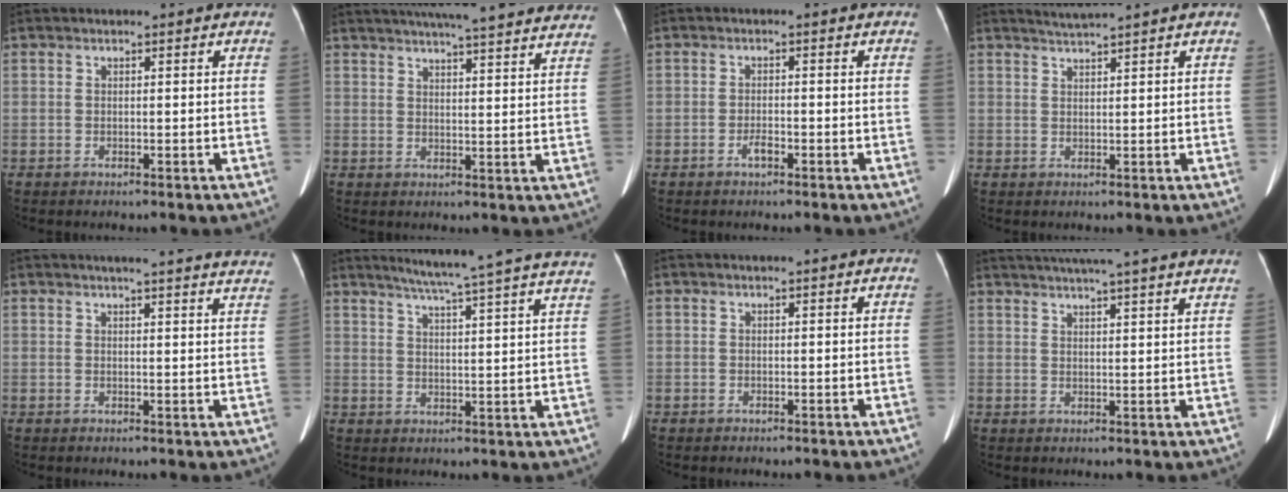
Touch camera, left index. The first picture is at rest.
{"total": 25.0, "force": [22.3, 2.1, 11.1], "torque": [-0.169, -0.004, 0.271]}
{"total": 1.6, "force": [-1.1, 0.4, 1.1], "torque": [-0.022, -0.001, -0.017]}
{"total": 2.0, "force": [1.8, -0.9, 0.3], "torque": [-0.010, 0.000, 0.040]}
{"total": 15.6, "force": [14.5, 0.5, 5.7], "torque": [-0.065, -0.030, 0.155]}
{"total": 21.7, "force": [19.2, -1.5, 10.1], "torque": [-0.152, -0.039, 0.235]}
{"total": 0.0}
{"total": 18.9, "force": [16.5, 0.0, 9.1], "torque": [-0.150, 0.018, 0.210]}